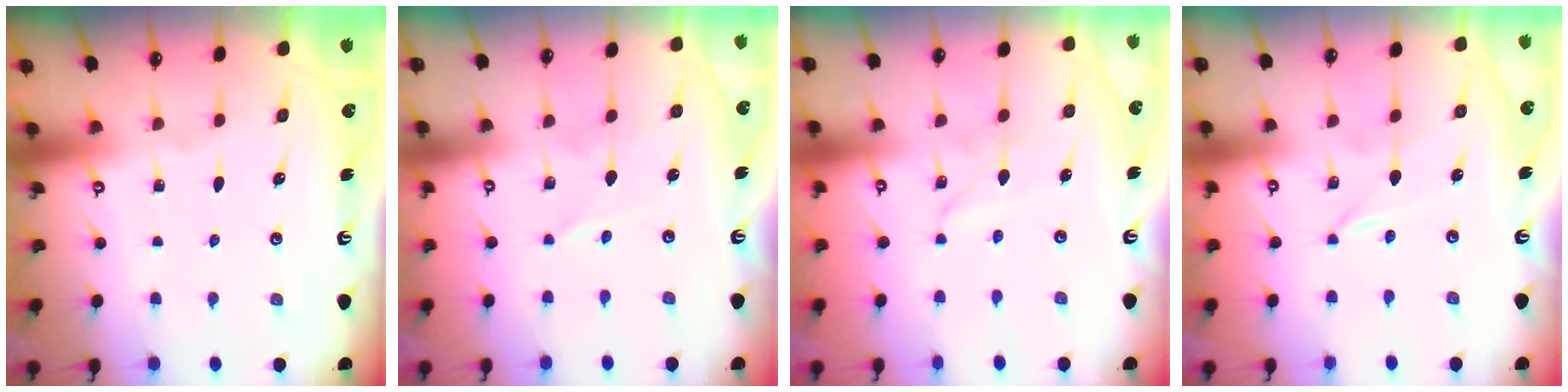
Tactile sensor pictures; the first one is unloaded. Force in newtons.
{"total": 2.6, "press": 2.6, "slide": 0.2}
{"total": 1.6, "press": 1.5, "slide": 0.2}
{"total": 0.0}